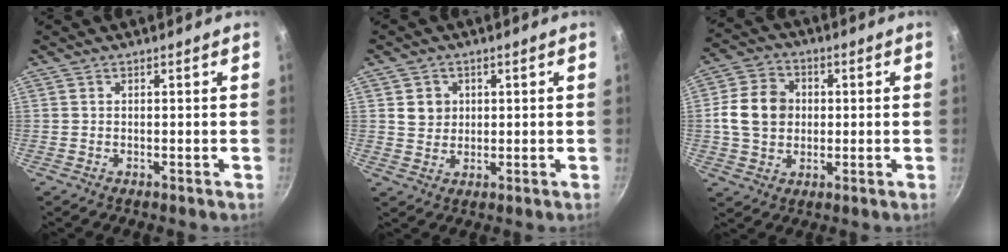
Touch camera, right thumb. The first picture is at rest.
{"total": 4.2, "force": [1.0, 3.8, 1.5], "torque": [-0.005, 0.002, 0.019]}
{"total": 10.9, "force": [0.7, 8.9, 6.2], "torque": [-0.091, 0.011, 0.003]}